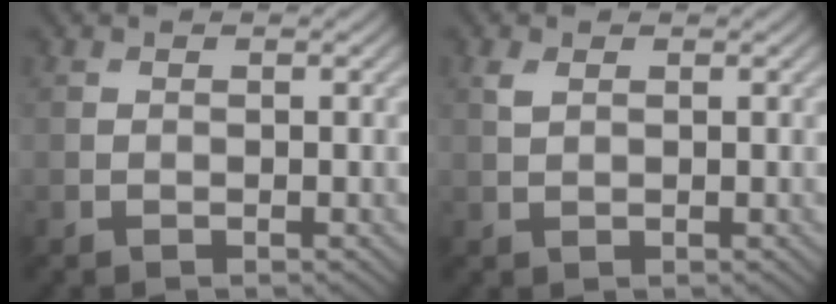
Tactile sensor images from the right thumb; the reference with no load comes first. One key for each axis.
{"total": 1.2, "fx": 0.6, "fy": 0.6, "fz": 0.9, "tx": -0.027, "ty": 0.002, "tz": 0.014}